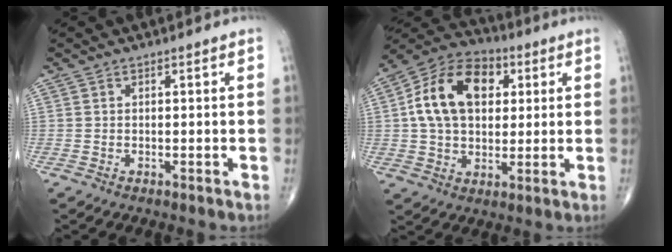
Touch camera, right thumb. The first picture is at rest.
{"total": 16.7, "force": [3.7, 11.2, 11.8], "torque": [-0.183, 0.012, 0.057]}